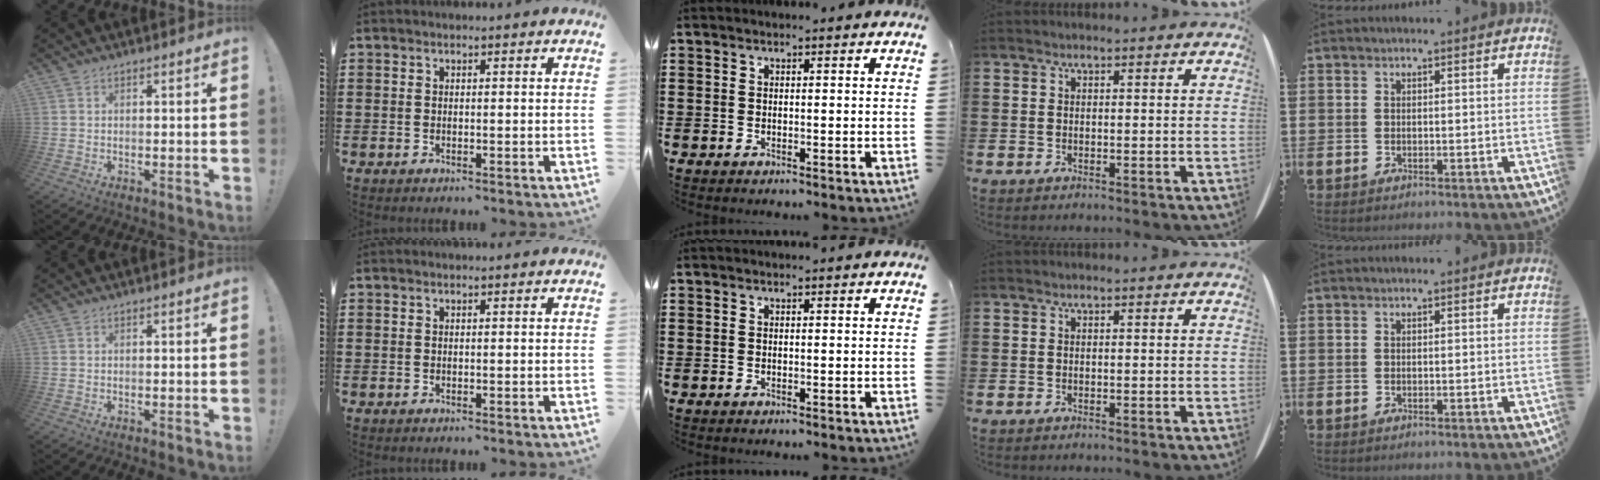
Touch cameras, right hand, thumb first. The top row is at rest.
{}